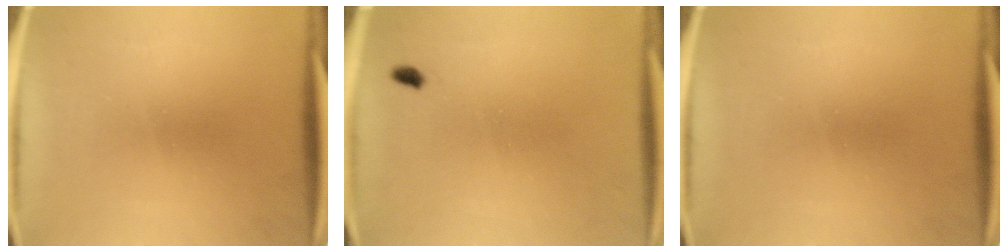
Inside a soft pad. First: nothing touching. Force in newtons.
{"total": 1.1}
{"total": 0.0}